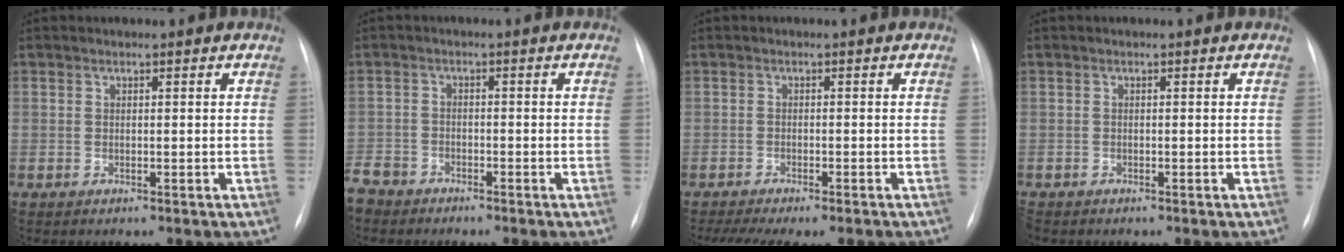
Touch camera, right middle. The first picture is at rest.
{"total": 4.9, "force": [-4.4, 2.0, 0.6], "torque": [-0.006, -0.007, -0.088]}
{"total": 10.5, "force": [-8.6, 2.0, 5.7], "torque": [-0.082, -0.004, -0.120]}
{"total": 1.1, "force": [-1.0, 0.5, 0.3], "torque": [-0.005, -0.001, -0.014]}